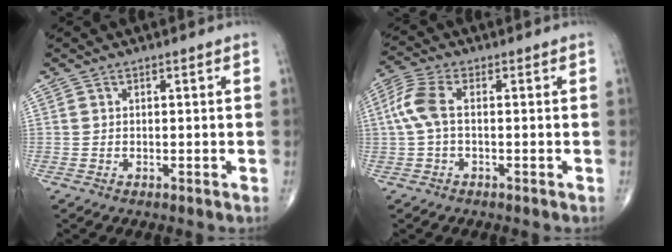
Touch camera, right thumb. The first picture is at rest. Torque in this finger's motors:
{"motor_torque": [-0.27, 0.42, 0.26, -0.26, 0.06]}